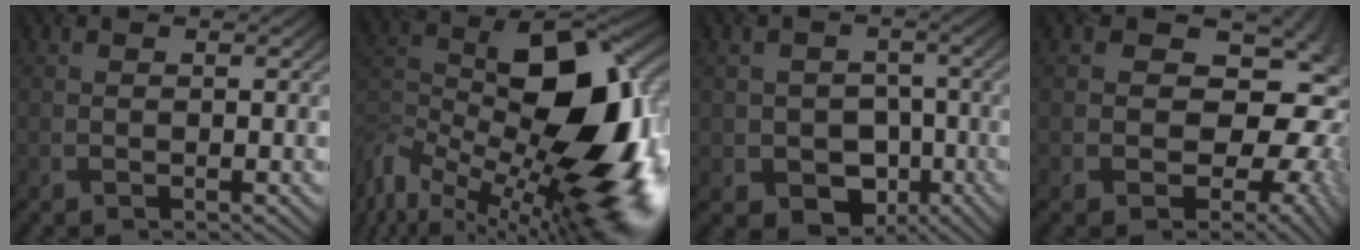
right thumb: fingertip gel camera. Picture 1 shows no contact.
{"total": 18.0, "force": [-4.1, 9.9, 14.5], "torque": [-0.271, -0.019, -0.065]}
{"total": 7.0, "force": [-2.8, 5.9, 2.4], "torque": [-0.044, -0.019, -0.052]}
{"total": 15.5, "force": [-1.9, 12.4, 9.1], "torque": [-0.112, 0.000, -0.046]}